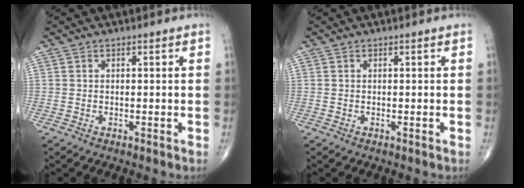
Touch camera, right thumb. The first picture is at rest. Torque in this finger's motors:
{"motor_torque": [-0.31, -0.03, 0.00, 0.00, 0.00]}